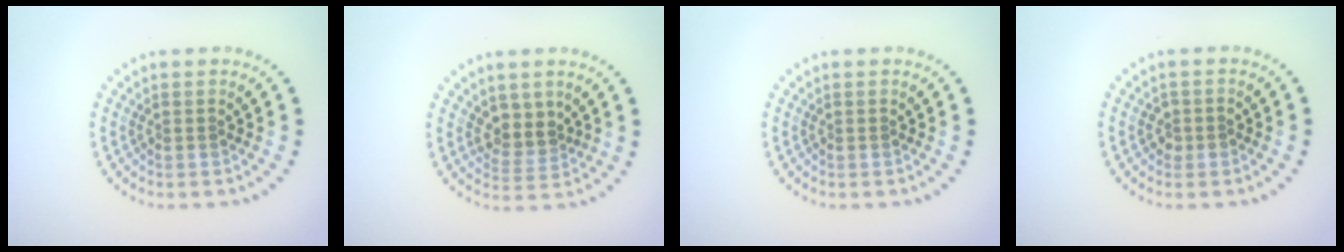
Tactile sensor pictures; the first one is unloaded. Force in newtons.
{"total": 2.6, "press": 2.1, "slide": 1.6}
{"total": 0.0}
{"total": 1.2, "press": 1.2, "slide": 0.1}